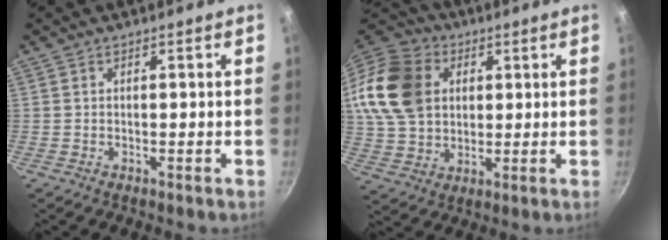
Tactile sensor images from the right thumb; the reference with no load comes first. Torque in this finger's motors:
{"motor_torque": [0.97, 1.59, 0.60, -0.52, 0.28]}